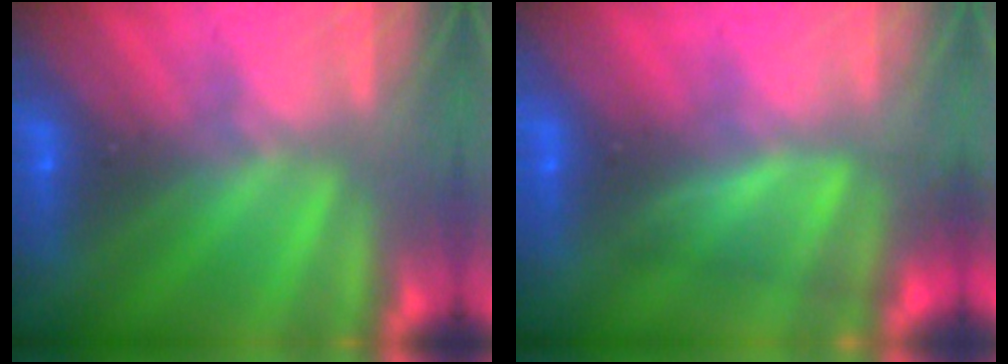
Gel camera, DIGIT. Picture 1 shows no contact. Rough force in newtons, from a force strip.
{"total": 4.5}